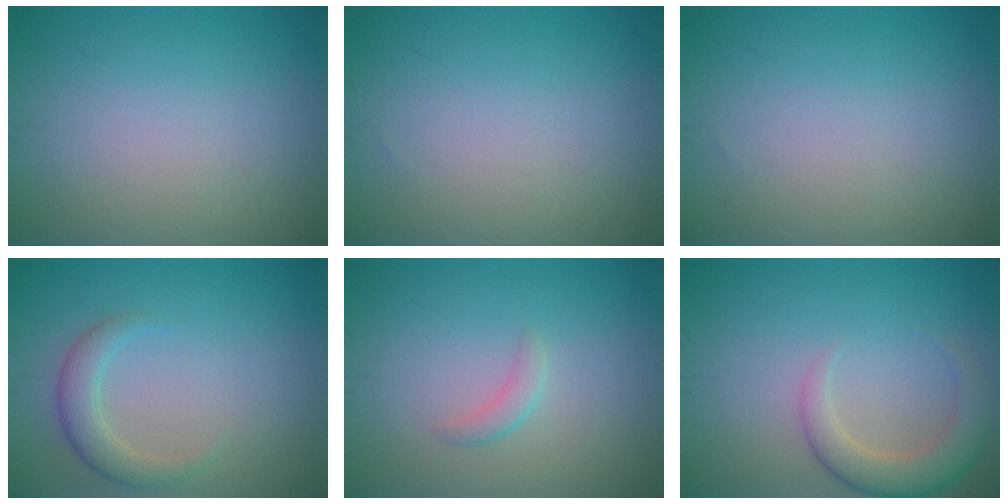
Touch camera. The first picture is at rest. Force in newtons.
{"total": 0.0}
{"total": 0.0}
{"total": 2.6, "press": 2.6, "slide": 0.2}
{"total": 1.2, "press": 1.2, "slide": 0.1}
{"total": 3.9, "press": 3.9, "slide": 0.3}